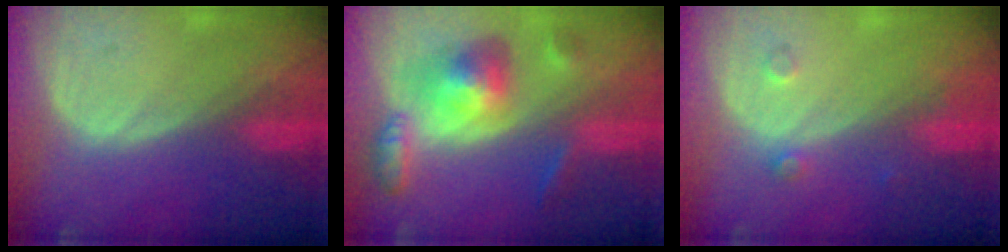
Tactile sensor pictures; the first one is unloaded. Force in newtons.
{"total": 8.1, "press": 8.1, "slide": 0.5}
{"total": 1.7, "press": 1.7, "slide": 0.3}